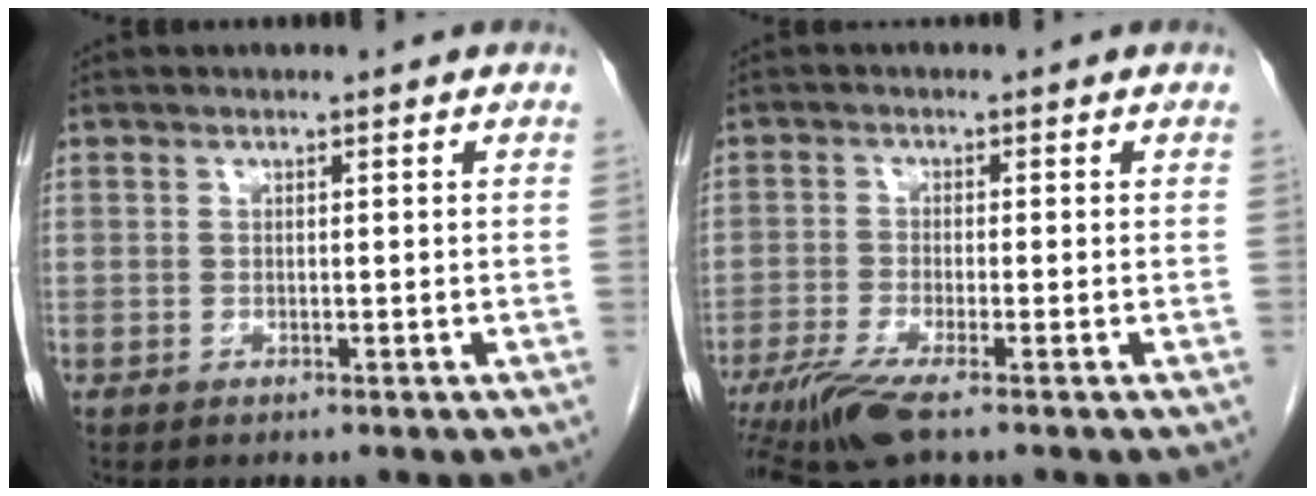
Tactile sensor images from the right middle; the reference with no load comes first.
{"total": 6.6, "force": [-4.6, 0.2, 4.8], "torque": [-0.091, -0.020, -0.087]}